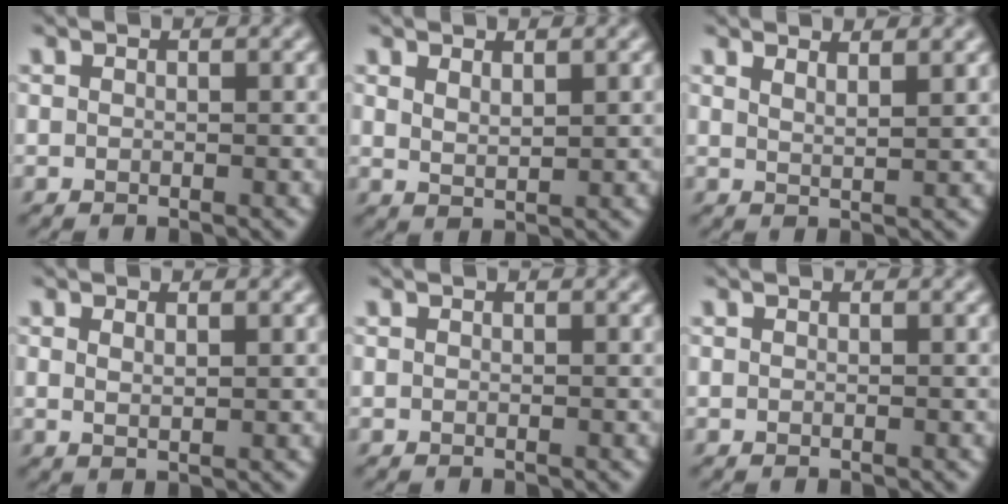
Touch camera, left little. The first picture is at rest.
{"total": 1.5, "force": [1.0, 0.4, 1.0], "torque": [-0.025, -0.003, 0.021]}
{"total": 1.9, "force": [1.6, 0.2, 1.1], "torque": [-0.013, 0.005, 0.025]}
{"total": 1.2, "force": [0.5, 0.3, 1.0], "torque": [-0.023, -0.002, 0.012]}
{"total": 0.0}
{"total": 0.0}